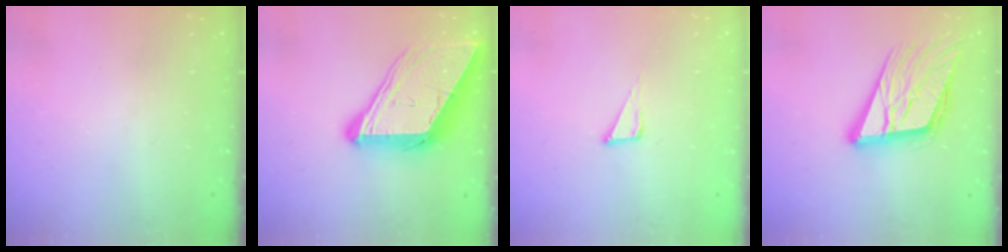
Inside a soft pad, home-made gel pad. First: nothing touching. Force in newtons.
{"total": 18.6, "press": 18.5, "slide": 2.0}
{"total": 4.5, "press": 4.5, "slide": 0.3}
{"total": 19.0, "press": 18.5, "slide": 4.3}